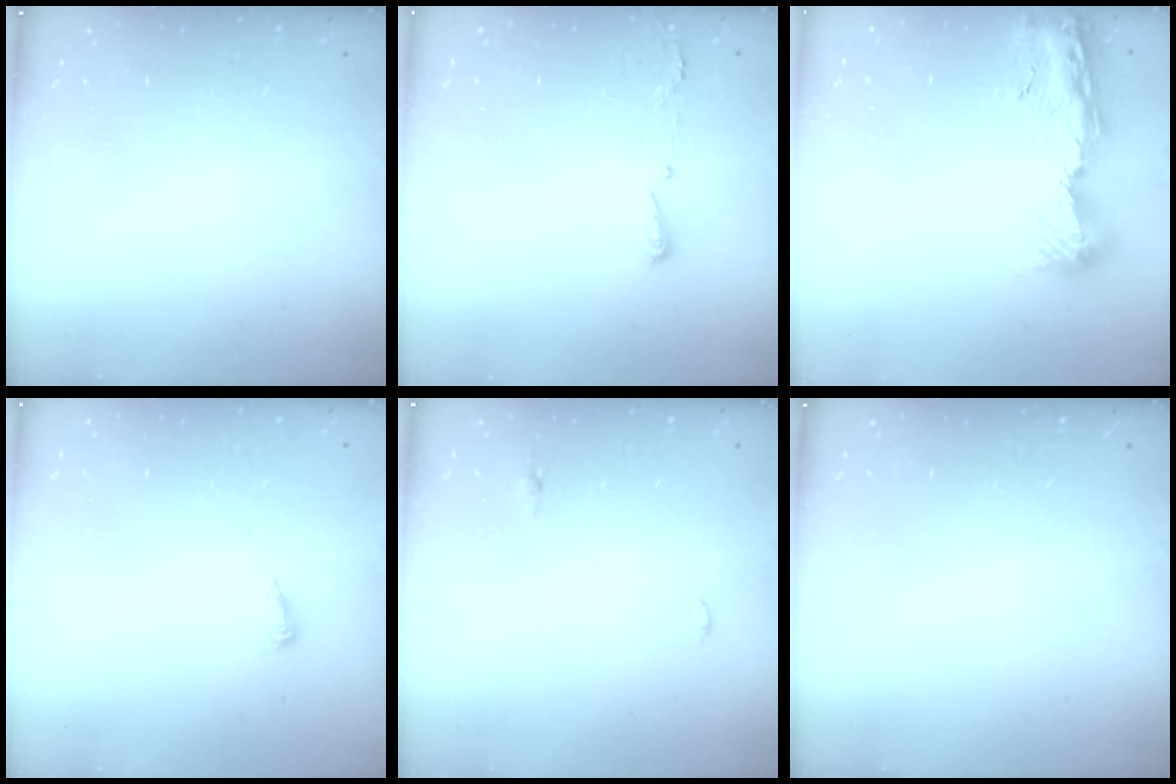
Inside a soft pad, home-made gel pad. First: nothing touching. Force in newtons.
{"total": 2.9, "press": 2.8, "slide": 0.6}
{"total": 12.9, "press": 12.9, "slide": 1.3}
{"total": 6.0, "press": 6.0, "slide": 0.6}
{"total": 3.7, "press": 3.3, "slide": 1.7}
{"total": 0.0}